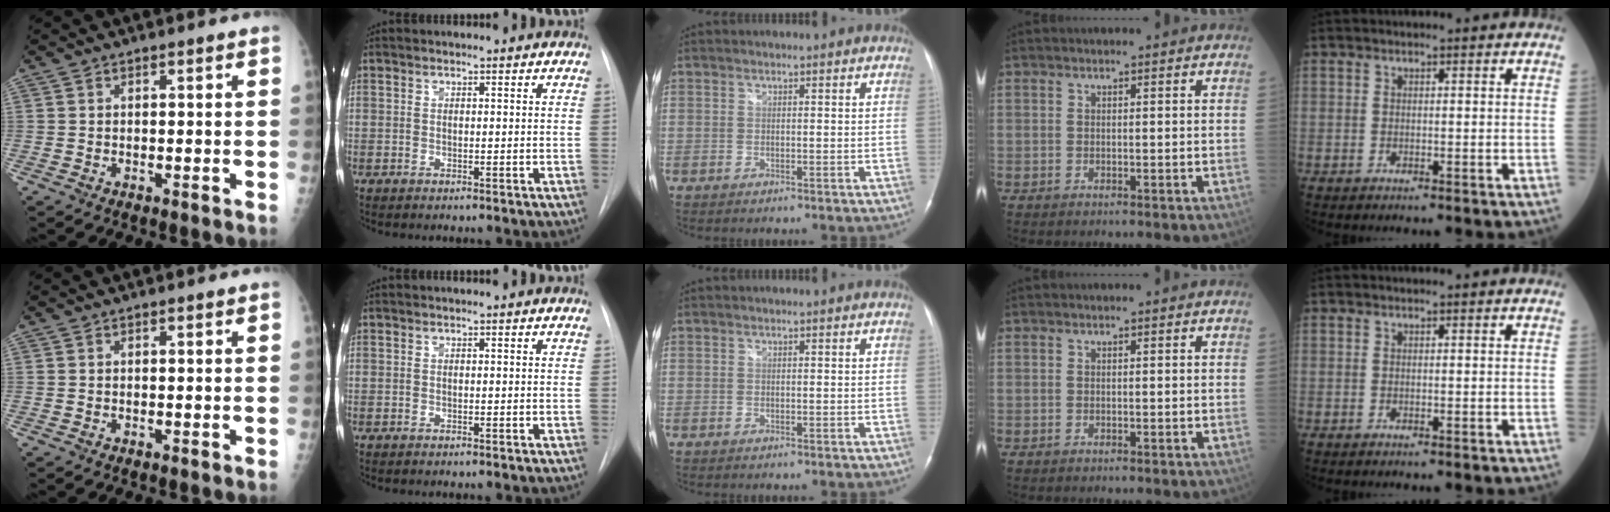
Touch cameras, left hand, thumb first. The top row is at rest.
{}